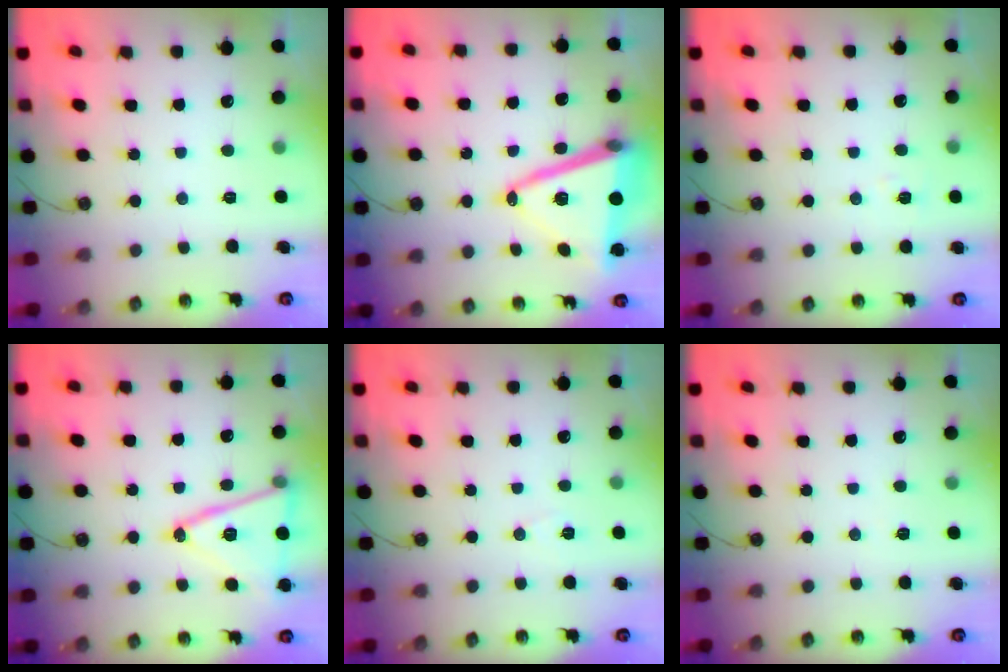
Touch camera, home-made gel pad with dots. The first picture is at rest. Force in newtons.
{"total": 17.2, "press": 16.8, "slide": 3.8}
{"total": 5.0, "press": 4.6, "slide": 1.9}
{"total": 17.0, "press": 16.7, "slide": 3.4}
{"total": 5.3, "press": 4.1, "slide": 3.3}
{"total": 4.3, "press": 1.3, "slide": 4.1}